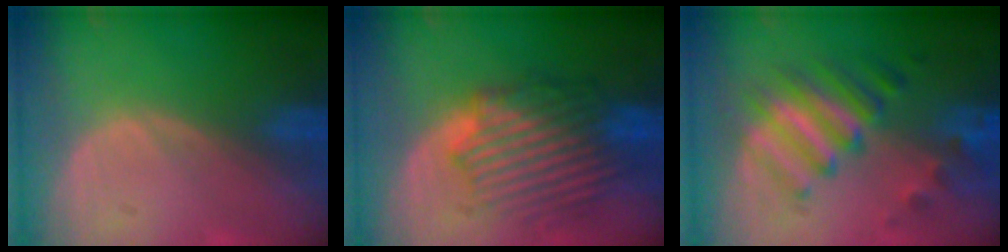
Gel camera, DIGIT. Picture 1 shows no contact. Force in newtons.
{"total": 8.6, "press": 8.5, "slide": 1.6}
{"total": 7.7, "press": 7.7, "slide": 1.0}